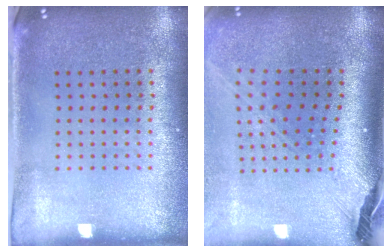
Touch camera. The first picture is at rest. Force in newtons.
{"total": 2.8, "press": 2.1, "slide": 1.9}